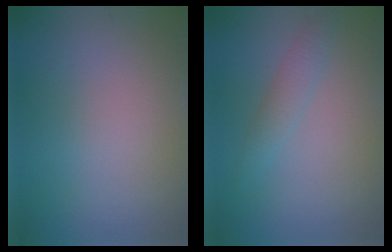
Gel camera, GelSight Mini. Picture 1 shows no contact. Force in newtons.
{"total": 1.7, "press": 1.7, "slide": 0.1}